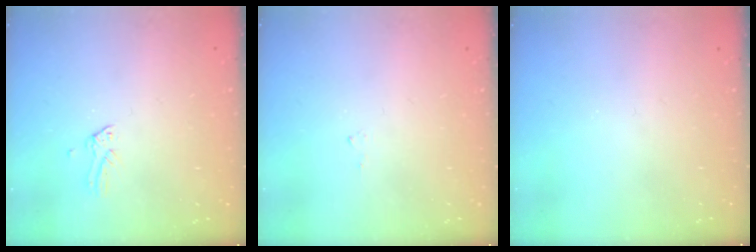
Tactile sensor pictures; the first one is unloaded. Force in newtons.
{"total": 3.0, "press": 3.0, "slide": 0.1}
{"total": 0.0}